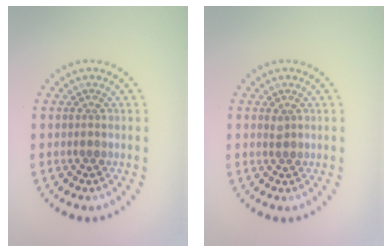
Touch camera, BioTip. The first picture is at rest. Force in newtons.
{"total": 0.6, "press": 0.5, "slide": 0.4}